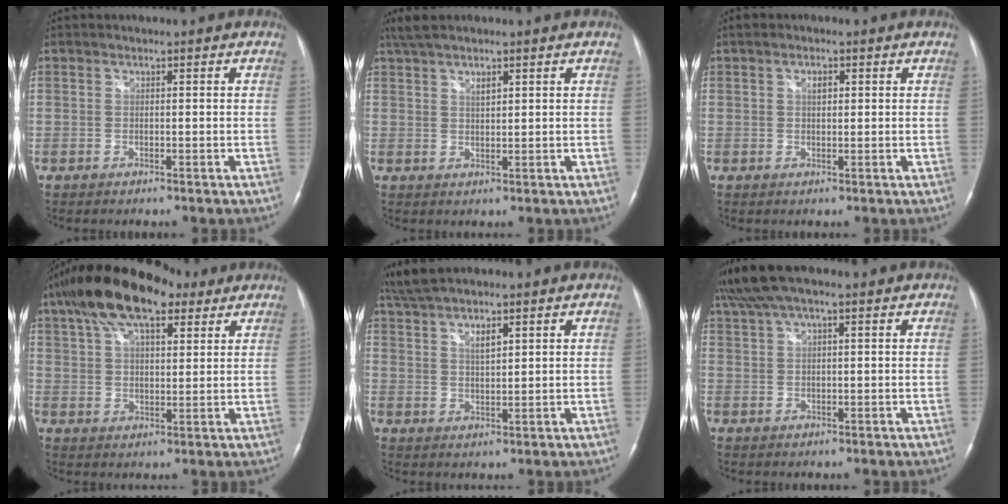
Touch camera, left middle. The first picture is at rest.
{"total": 4.9, "force": [3.2, 1.1, 3.5], "torque": [-0.077, 0.011, 0.060]}
{"total": 1.8, "force": [0.7, 0.9, 1.4], "torque": [-0.030, 0.002, 0.011]}
{"total": 14.8, "force": [9.8, 5.6, 9.6], "torque": [-0.190, 0.046, 0.175]}
{"total": 7.0, "force": [5.0, 1.2, 4.7], "torque": [-0.103, 0.012, 0.094]}
{"total": 8.0, "force": [5.6, 1.9, 5.3], "torque": [-0.111, 0.043, 0.103]}